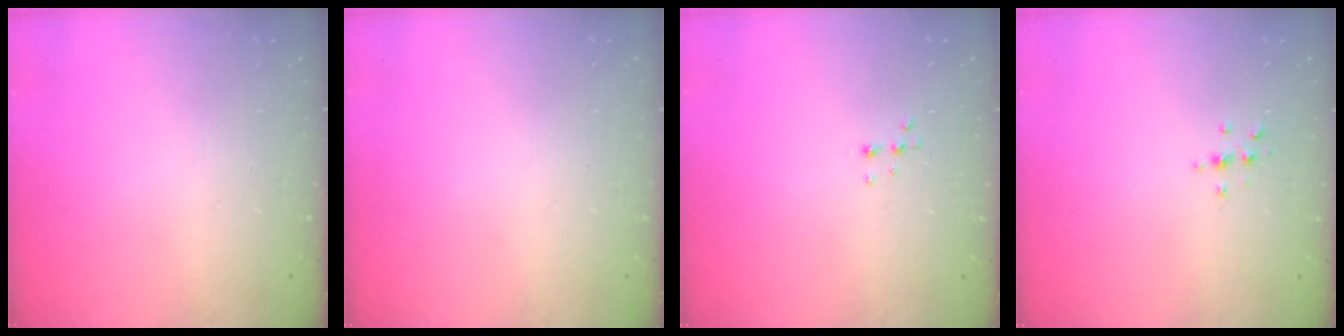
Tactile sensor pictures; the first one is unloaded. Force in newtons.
{"total": 0.0}
{"total": 4.4, "press": 4.3, "slide": 1.0}
{"total": 2.3, "press": 2.3, "slide": 0.2}